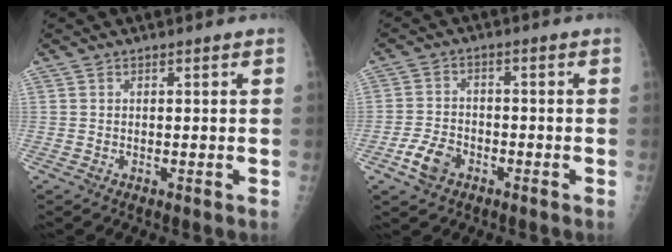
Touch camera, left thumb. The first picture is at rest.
{"total": 5.7, "force": [-3.0, 3.8, 3.1], "torque": [-0.057, 0.017, -0.055]}